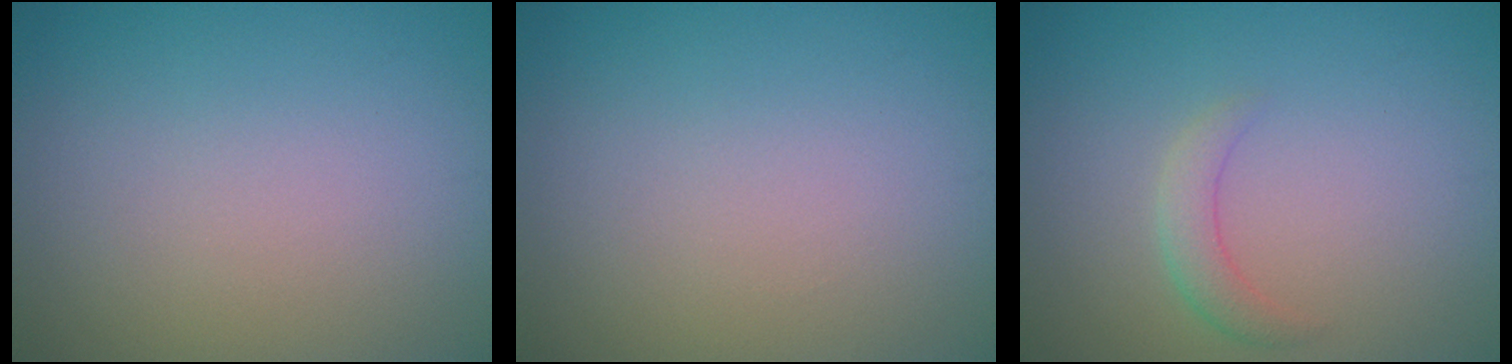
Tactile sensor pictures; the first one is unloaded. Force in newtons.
{"total": 0.0}
{"total": 1.7, "press": 1.7, "slide": 0.0}